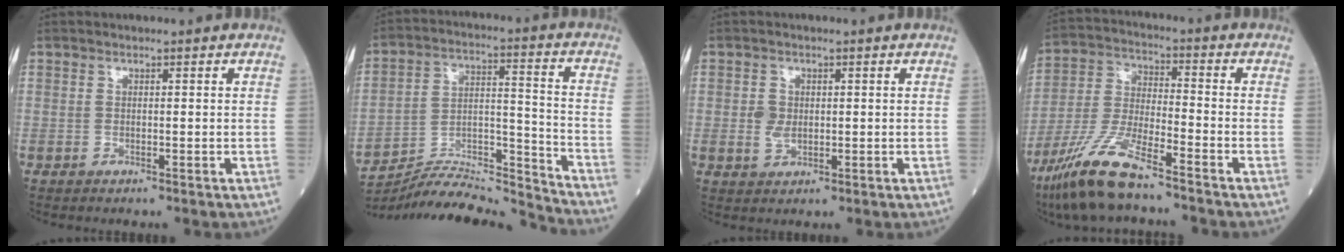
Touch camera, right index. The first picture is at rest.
{"total": 15.8, "force": [-15.6, -1.1, 1.8], "torque": [-0.034, 0.037, -0.265]}
{"total": 2.6, "force": [0.1, 1.9, 1.7], "torque": [-0.031, 0.001, 0.006]}
{"total": 12.0, "force": [-8.9, 1.5, 7.9], "torque": [-0.176, -0.027, -0.172]}